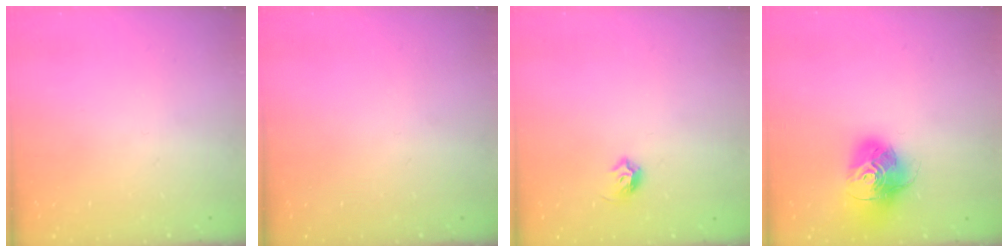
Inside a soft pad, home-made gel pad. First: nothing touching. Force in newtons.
{"total": 0.0}
{"total": 5.6, "press": 5.5, "slide": 1.3}
{"total": 16.9, "press": 16.9, "slide": 1.7}